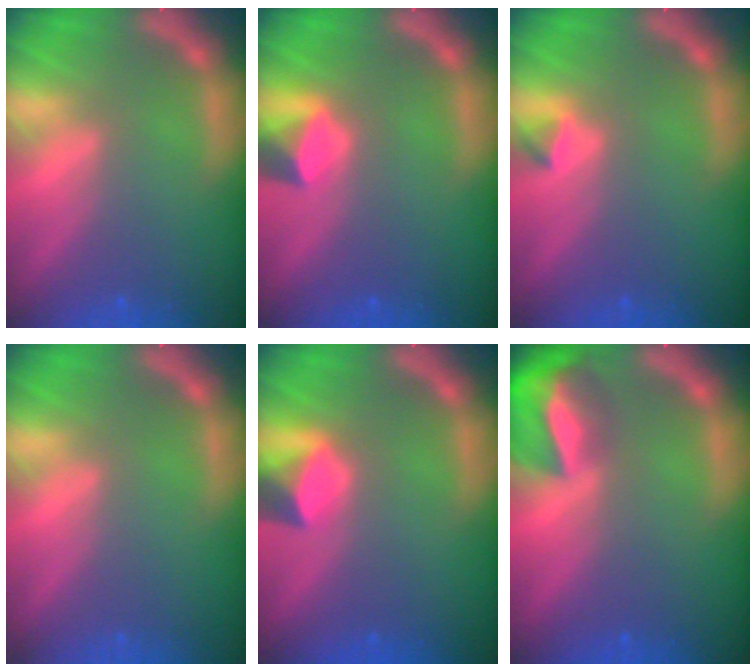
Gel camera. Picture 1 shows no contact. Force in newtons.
{"total": 2.4}
{"total": 0.9}
{"total": 0.0}
{"total": 3.0}
{"total": 7.9}